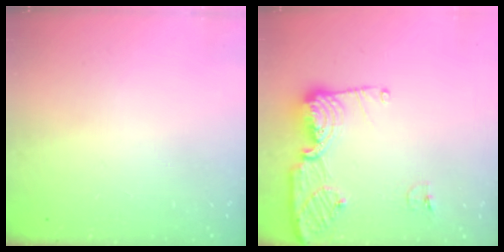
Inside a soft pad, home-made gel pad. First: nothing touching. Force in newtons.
{"total": 11.7, "press": 11.7, "slide": 1.2}